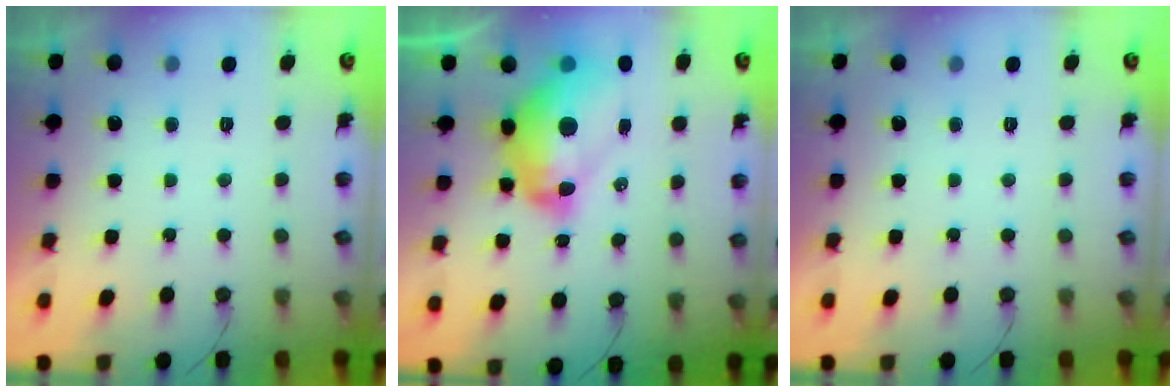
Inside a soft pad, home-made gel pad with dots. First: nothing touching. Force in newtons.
{"total": 16.9, "press": 16.8, "slide": 1.7}
{"total": 0.0}